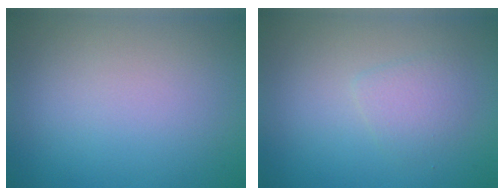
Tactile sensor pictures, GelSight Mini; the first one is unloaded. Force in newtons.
{"total": 1.8, "press": 1.8, "slide": 0.0}